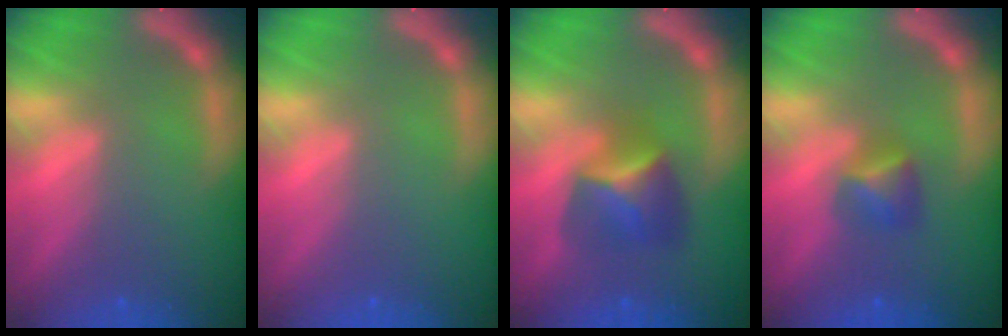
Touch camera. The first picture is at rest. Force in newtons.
{"total": 0.0}
{"total": 4.4}
{"total": 2.4}